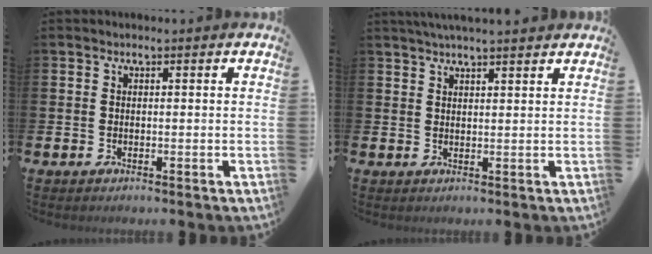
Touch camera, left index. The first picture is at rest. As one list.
[{"total": 3.2, "force": [3.0, -0.1, 1.1], "torque": [-0.015, -0.010, 0.052]}]